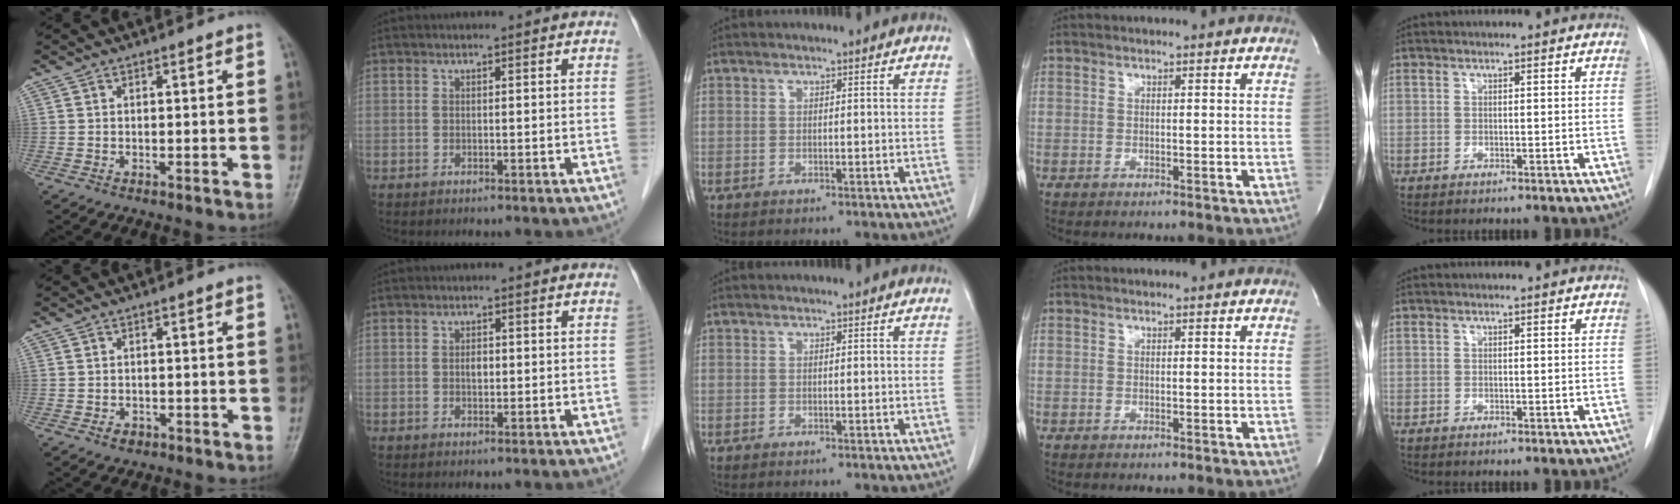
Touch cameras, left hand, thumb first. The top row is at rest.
{"thumb": {"total": 1.9, "force": [-1.0, 1.4, 0.8], "torque": [-0.008, 0.006, -0.013]}, "index": {"total": 1.4, "force": [-0.1, 0.8, 1.1], "torque": [-0.019, 0.002, -0.001]}}